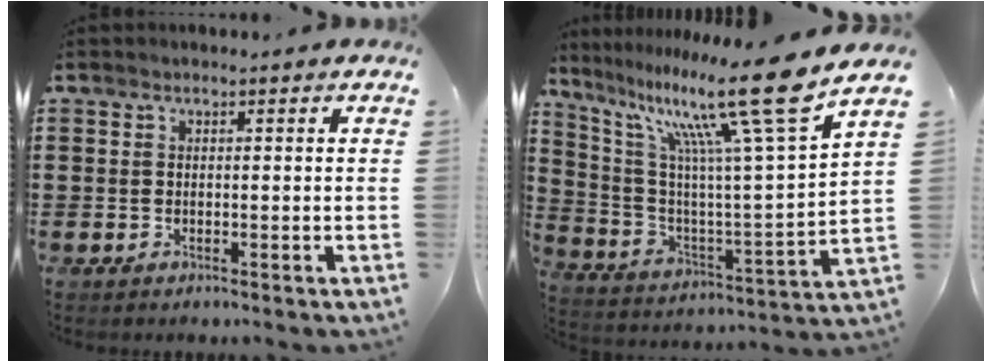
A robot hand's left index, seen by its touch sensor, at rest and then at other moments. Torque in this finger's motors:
{"motor_torque": [1.39, -0.75, 0.55, 0.21]}